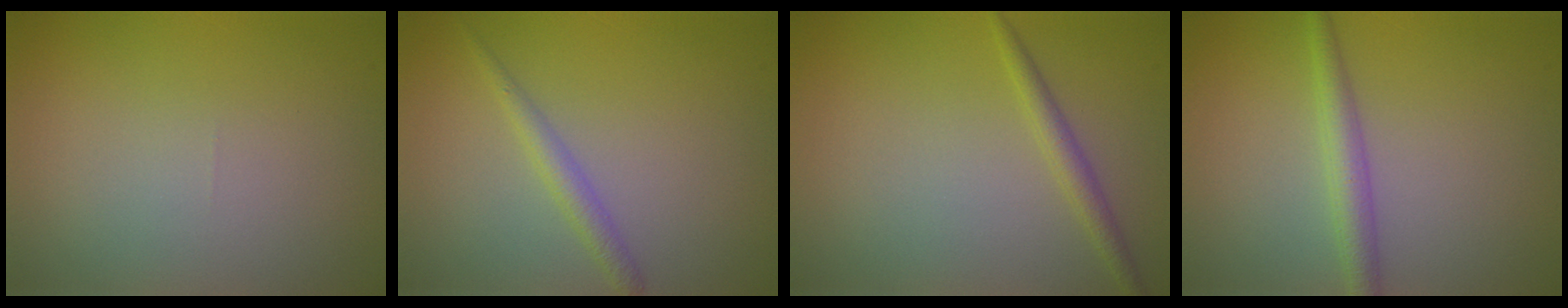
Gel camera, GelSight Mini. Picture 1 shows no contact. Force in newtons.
{"total": 1.6, "press": 1.6, "slide": 0.0}
{"total": 1.6, "press": 1.6, "slide": 0.1}
{"total": 2.4, "press": 2.4, "slide": 0.0}